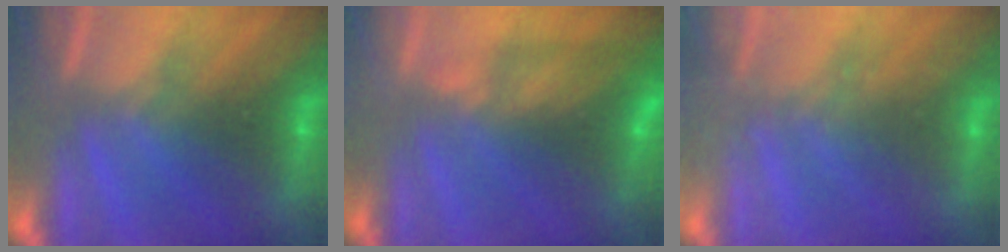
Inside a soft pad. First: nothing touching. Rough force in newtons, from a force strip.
{"total": 5.4}
{"total": 1.8}